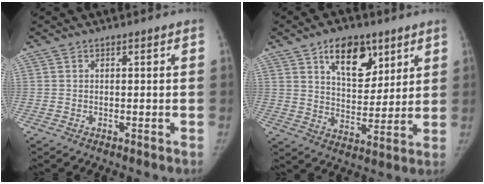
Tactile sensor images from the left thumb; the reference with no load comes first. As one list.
[{"total": 12.7, "force": [7.1, 7.2, 7.8], "torque": [-0.083, -0.040, 0.119]}]